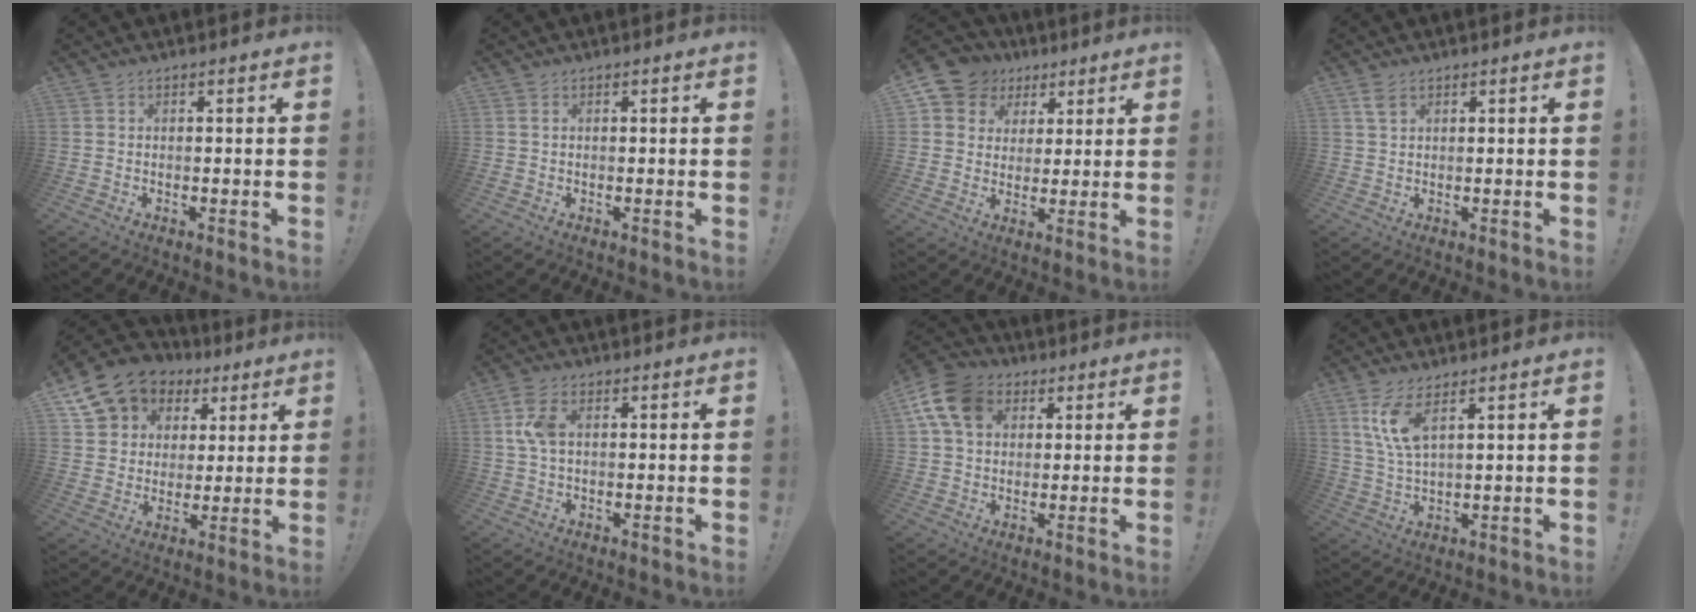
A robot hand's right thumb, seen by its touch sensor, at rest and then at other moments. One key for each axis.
{"total": 0.6, "fx": 0.1, "fy": 0.0, "fz": 0.5, "tx": -0.010, "ty": 0.002, "tz": 0.001}
{"total": 9.1, "fx": 4.3, "fy": 7.8, "fz": 1.9, "tx": -0.038, "ty": -0.025, "tz": 0.089}
{"total": 2.9, "fx": 1.7, "fy": 1.4, "fz": 1.8, "tx": -0.029, "ty": -0.005, "tz": 0.029}
{"total": 11.1, "fx": 6.6, "fy": 8.5, "fz": 2.8, "tx": -0.044, "ty": -0.051, "tz": 0.130}
{"total": 6.7, "fx": 1.3, "fy": 3.8, "fz": 5.3, "tx": -0.113, "ty": 0.006, "tz": 0.024}
{"total": 13.2, "fx": 4.6, "fy": 9.8, "fz": 7.6, "tx": -0.149, "ty": -0.003, "tz": 0.092}
{"total": 8.3, "fx": 4.6, "fy": 2.3, "fz": 6.5, "tx": -0.128, "ty": -0.021, "tz": 0.079}